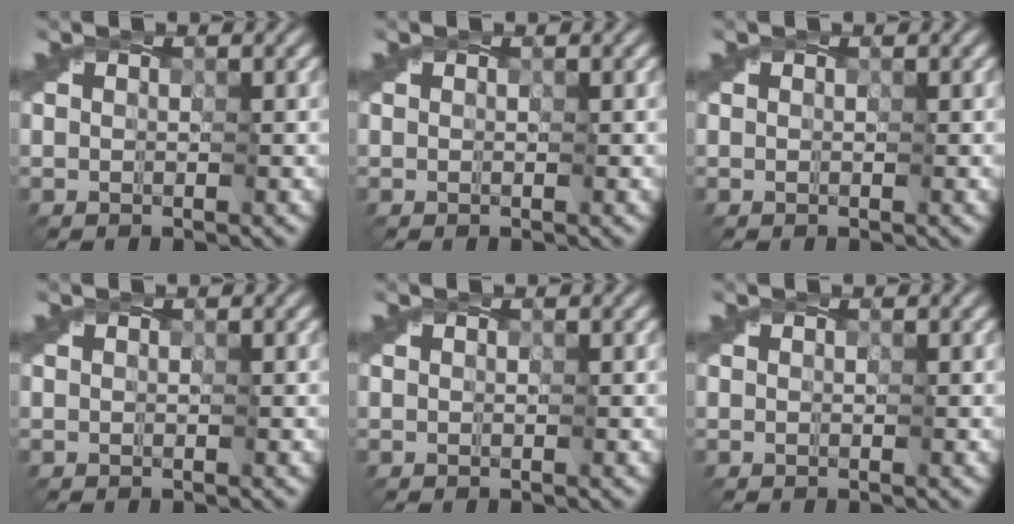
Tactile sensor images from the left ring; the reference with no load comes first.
{"total": 0.0}
{"total": 0.0}
{"total": 0.0}
{"total": 0.0}
{"total": 0.0}